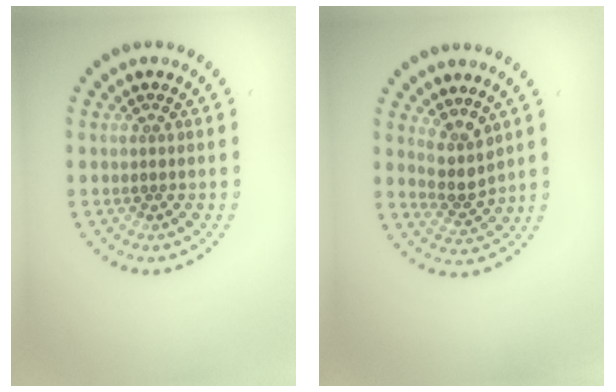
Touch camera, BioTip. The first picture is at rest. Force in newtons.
{"total": 2.7, "press": 2.0, "slide": 1.8}